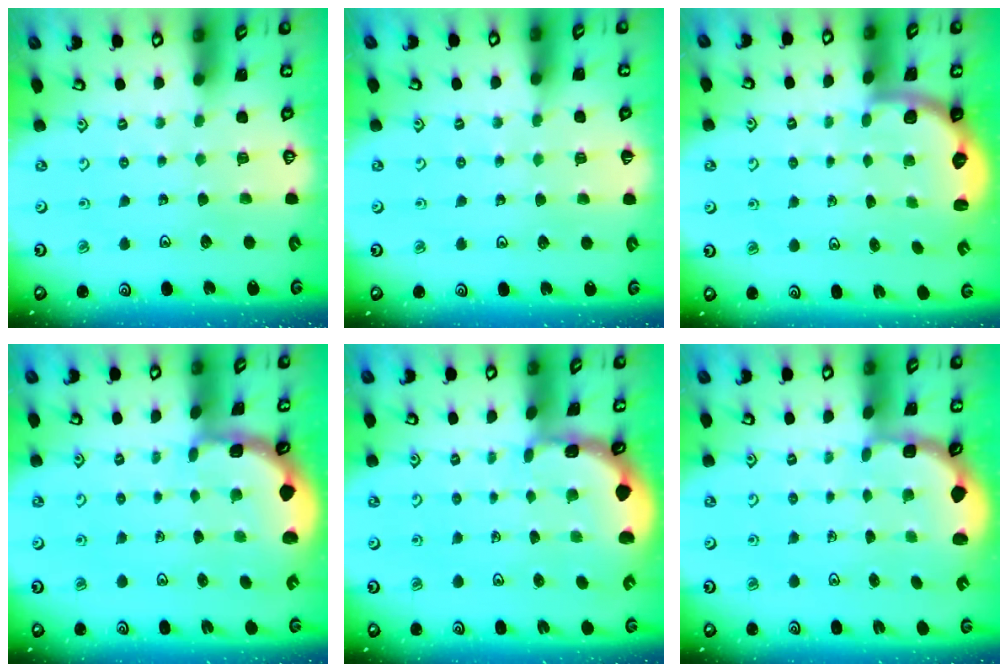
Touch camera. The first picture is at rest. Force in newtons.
{"total": 2.8, "press": 2.7, "slide": 0.5}
{"total": 2.6, "press": 1.9, "slide": 1.7}
{"total": 2.1, "press": 2.1, "slide": 0.4}
{"total": 1.4, "press": 1.4, "slide": 0.0}
{"total": 2.8, "press": 2.2, "slide": 1.7}